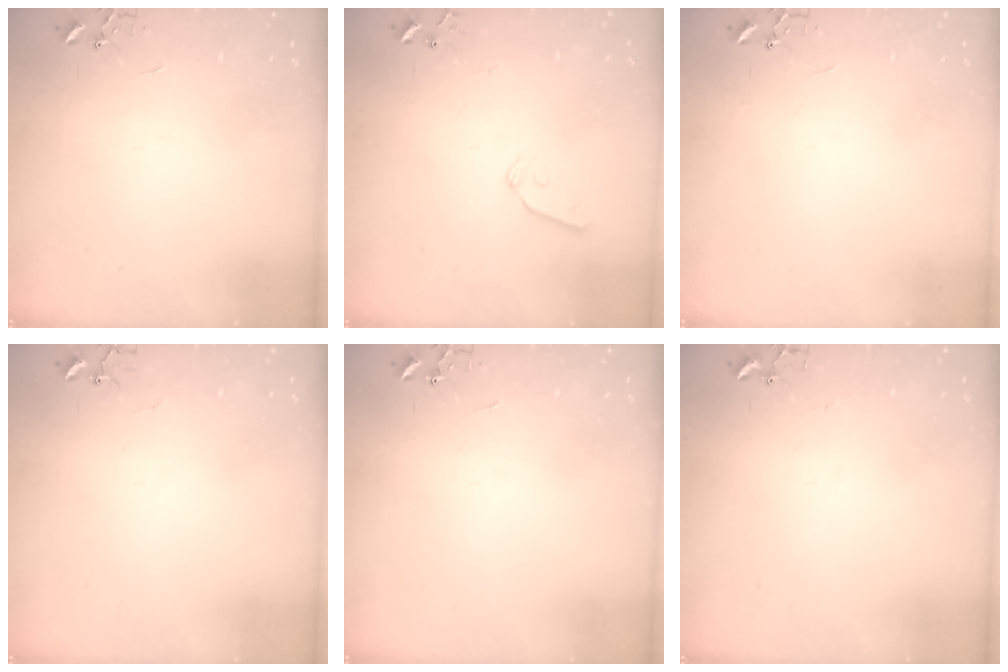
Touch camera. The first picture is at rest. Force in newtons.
{"total": 7.3, "press": 7.3, "slide": 0.7}
{"total": 0.0}
{"total": 3.8, "press": 3.8, "slide": 0.4}
{"total": 0.0}
{"total": 1.7, "press": 1.6, "slide": 0.2}